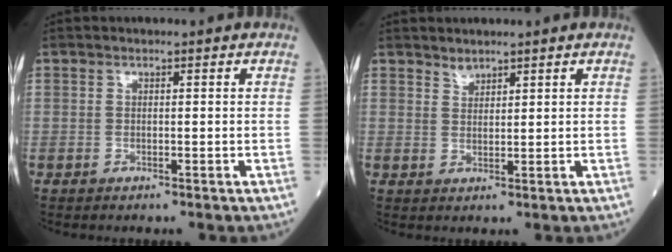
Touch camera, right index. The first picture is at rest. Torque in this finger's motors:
{"motor_torque": [0.00, 0.00, 0.00, -0.01]}